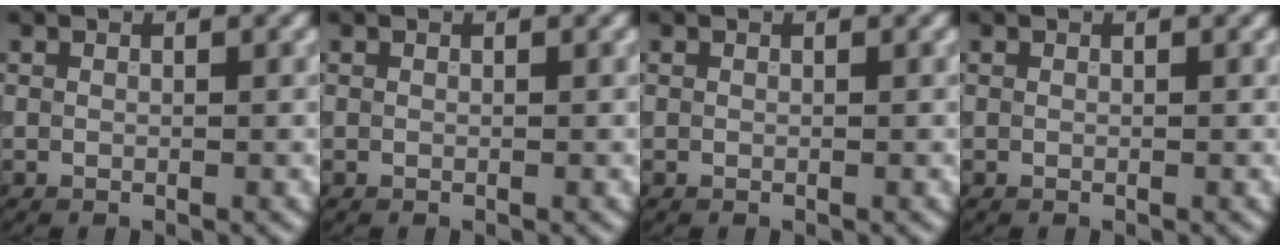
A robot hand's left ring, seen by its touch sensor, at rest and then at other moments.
{"total": 0.0}
{"total": 0.0}
{"total": 0.0}